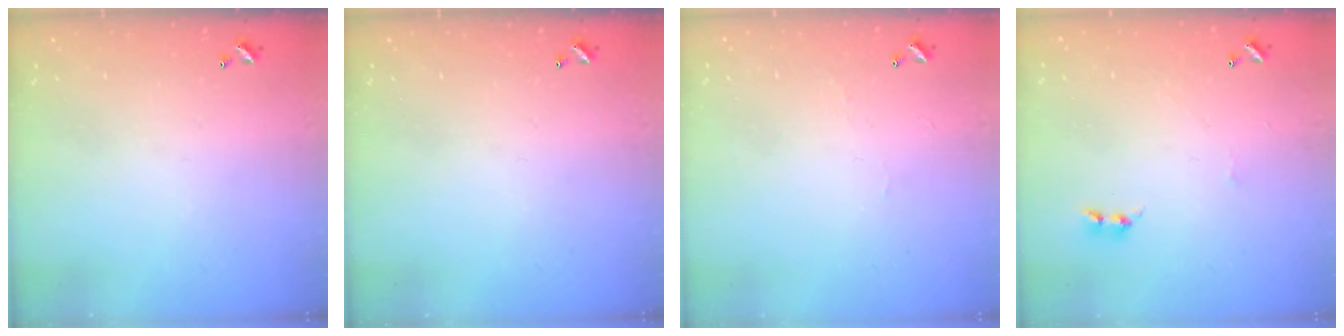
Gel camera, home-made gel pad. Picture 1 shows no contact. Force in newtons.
{"total": 0.0}
{"total": 0.8, "press": 0.7, "slide": 0.5}
{"total": 1.2, "press": 1.1, "slide": 0.5}